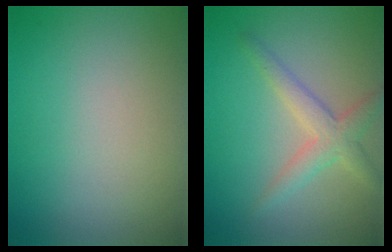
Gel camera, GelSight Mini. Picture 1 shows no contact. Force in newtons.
{"total": 3.1, "press": 3.1, "slide": 0.1}